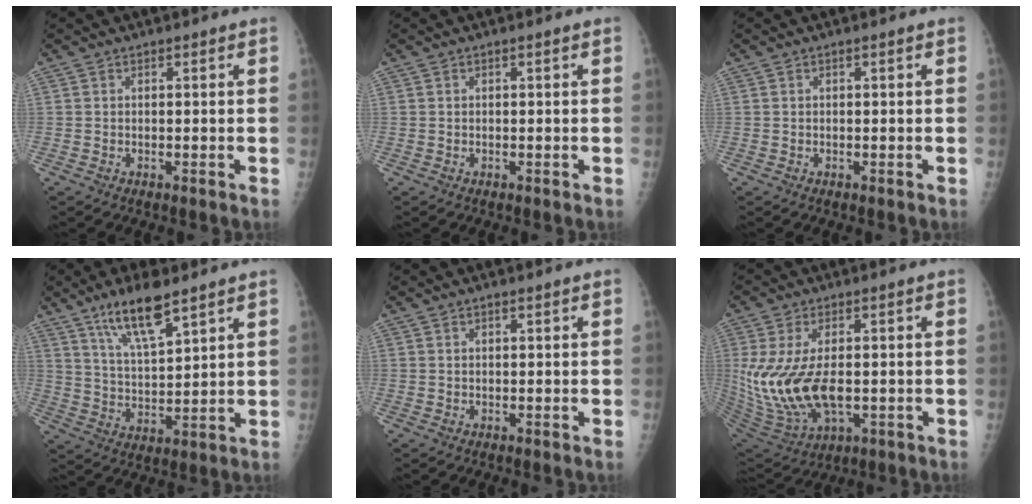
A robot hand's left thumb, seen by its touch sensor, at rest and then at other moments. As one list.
[{"total": 0.0}, {"total": 0.0}, {"total": 11.1, "force": [7.5, 3.1, 7.5], "torque": [-0.120, -0.039, 0.143]}, {"total": 0.7, "force": [0.5, 0.4, 0.2], "torque": [0.003, -0.001, 0.008]}, {"total": 15.9, "force": [-0.6, 8.5, 13.5], "torque": [-0.294, -0.021, 0.008]}]